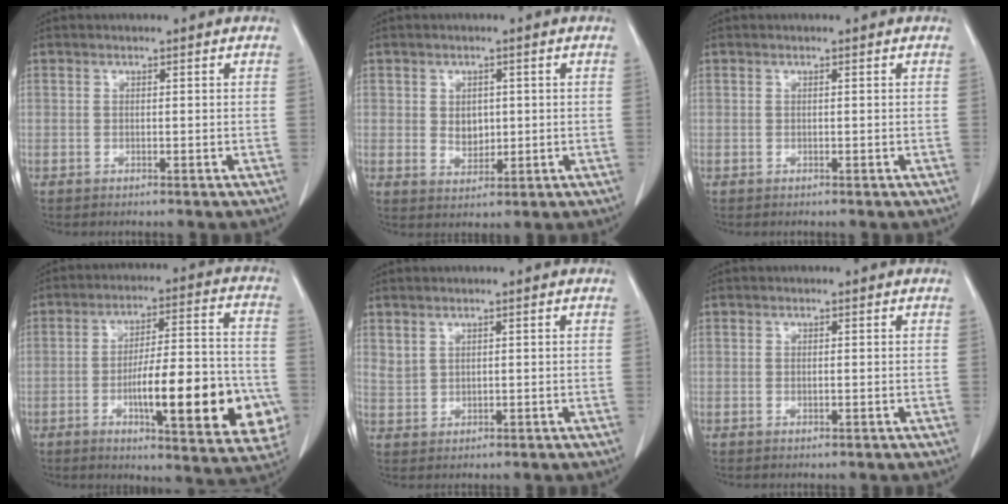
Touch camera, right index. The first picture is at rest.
{"total": 3.5, "force": [0.4, 2.7, 2.1], "torque": [-0.035, 0.000, 0.016]}
{"total": 0.0}
{"total": 20.1, "force": [-5.7, 4.3, 18.8], "torque": [-0.223, 0.013, -0.069]}
{"total": 1.9, "force": [1.4, 1.1, 0.8], "torque": [-0.015, -0.001, 0.035]}
{"total": 0.6, "force": [-0.1, 0.2, 0.6], "torque": [-0.012, -0.002, 0.002]}